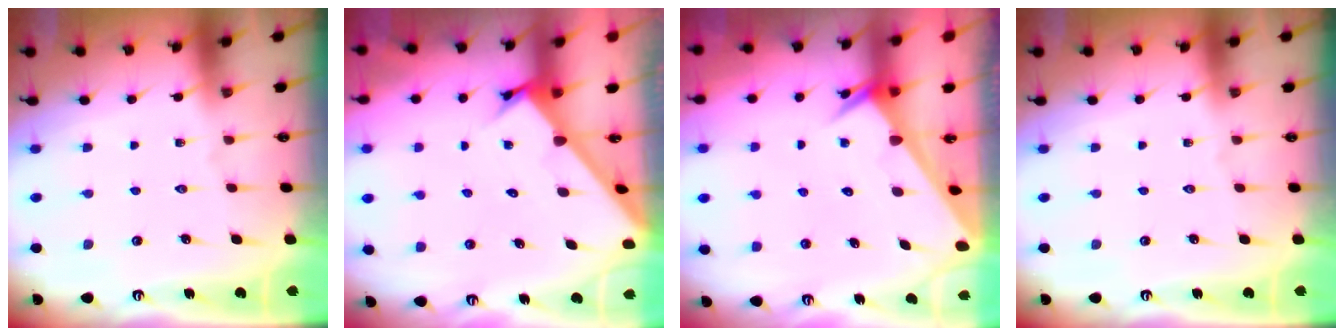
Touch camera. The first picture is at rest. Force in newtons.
{"total": 2.5, "press": 2.5, "slide": 0.2}
{"total": 2.4, "press": 2.4, "slide": 0.1}
{"total": 0.0}